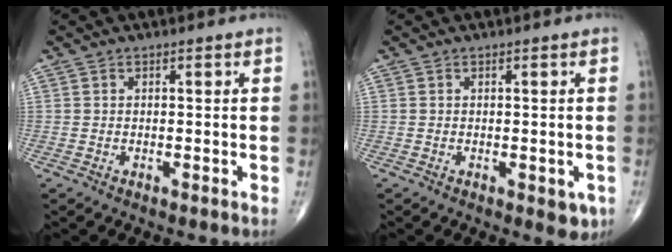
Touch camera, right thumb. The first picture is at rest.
{"total": 3.0, "force": [-0.9, 1.5, 2.4], "torque": [-0.009, -0.003, -0.008]}